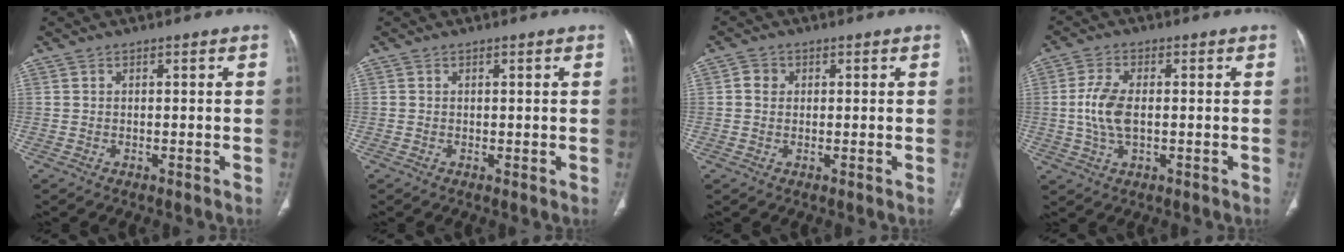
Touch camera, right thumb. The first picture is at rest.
{"total": 0.0}
{"total": 2.1, "force": [0.4, 2.0, 0.8], "torque": [-0.002, 0.003, 0.004]}
{"total": 7.1, "force": [-0.1, 3.7, 6.1], "torque": [-0.135, 0.002, -0.005]}